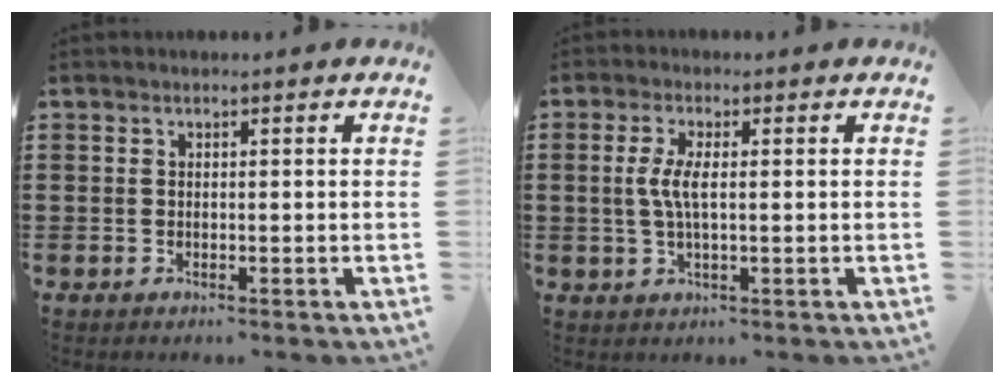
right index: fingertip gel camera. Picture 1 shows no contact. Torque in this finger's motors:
{"motor_torque": [1.03, 0.10, 0.30, 0.14]}